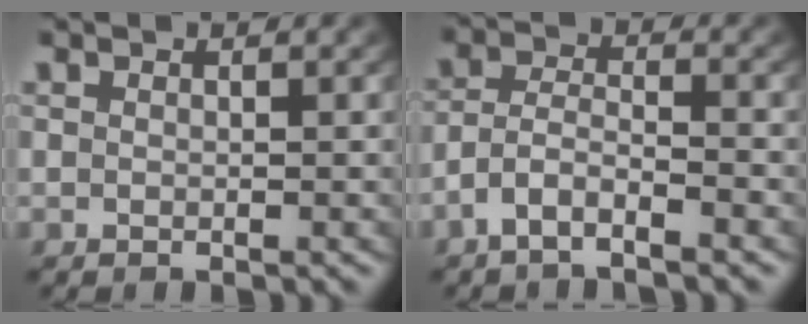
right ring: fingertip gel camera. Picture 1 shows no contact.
{"total": 3.9, "force": [-2.5, 2.1, 2.0], "torque": [-0.053, -0.016, -0.043]}